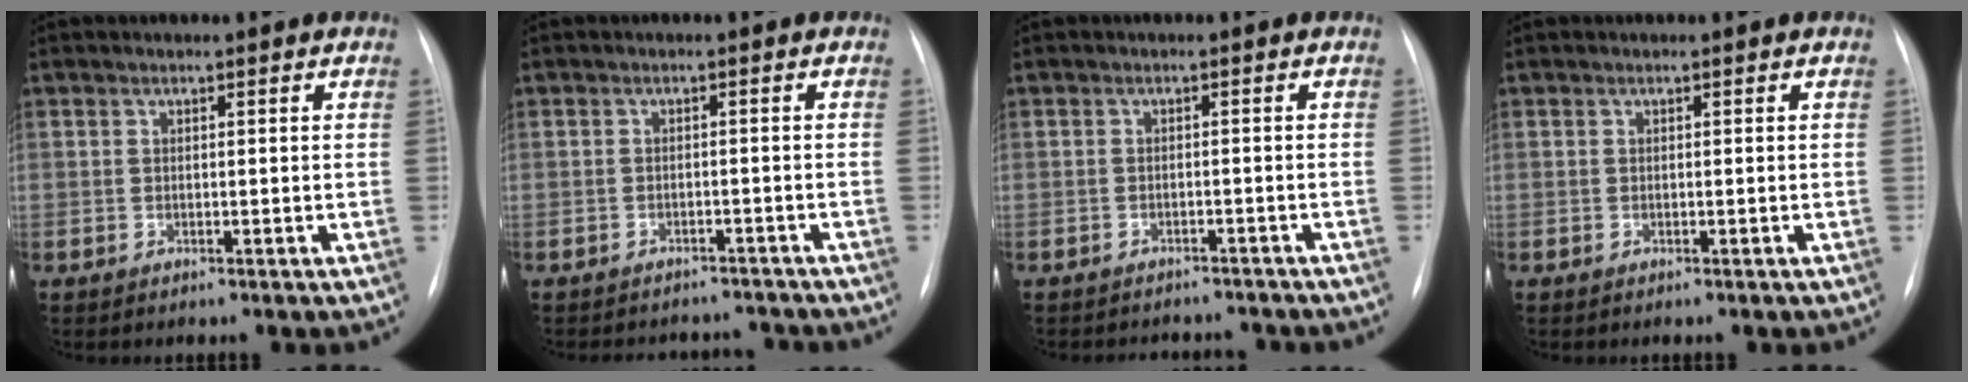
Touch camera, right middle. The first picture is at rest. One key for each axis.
{"total": 7.3, "fx": -6.9, "fy": 2.2, "fz": 0.6, "tx": -0.006, "ty": 0.014, "tz": -0.077}
{"total": 6.8, "fx": -6.4, "fy": 1.9, "fz": 0.9, "tx": -0.008, "ty": 0.007, "tz": -0.072}
{"total": 0.0}